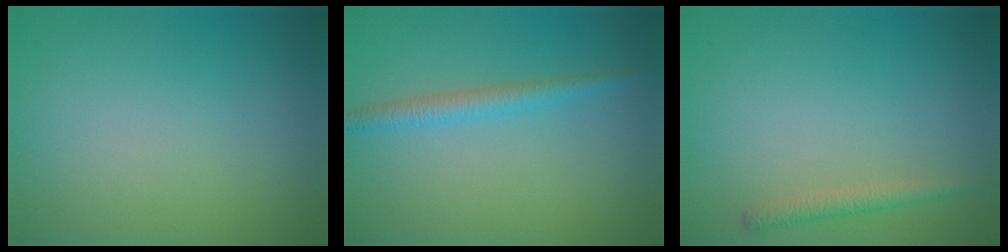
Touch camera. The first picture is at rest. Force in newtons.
{"total": 2.1, "press": 2.1, "slide": 0.1}
{"total": 1.4, "press": 1.4, "slide": 0.1}